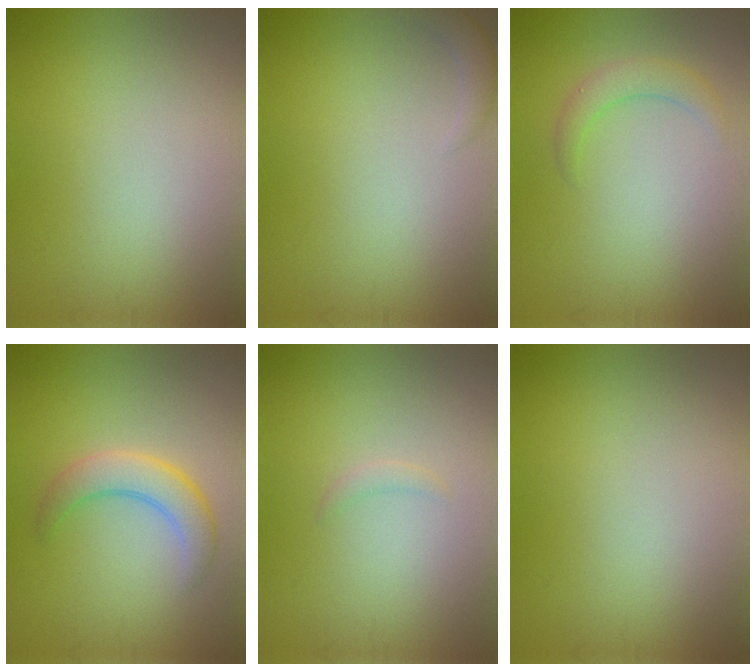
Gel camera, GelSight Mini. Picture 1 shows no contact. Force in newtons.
{"total": 1.4, "press": 1.4, "slide": 0.2}
{"total": 2.0, "press": 2.0, "slide": 0.1}
{"total": 3.7, "press": 3.7, "slide": 0.1}
{"total": 0.7, "press": 0.7, "slide": 0.1}
{"total": 0.0}